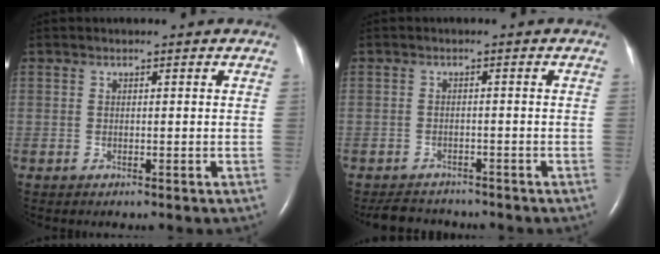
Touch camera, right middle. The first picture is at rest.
{"total": 5.3, "force": [-5.0, 1.6, 0.9], "torque": [-0.018, -0.006, -0.074]}